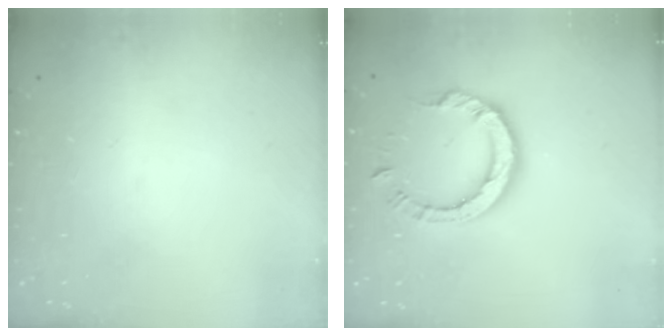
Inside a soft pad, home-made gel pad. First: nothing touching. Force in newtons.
{"total": 8.5, "press": 8.4, "slide": 1.0}